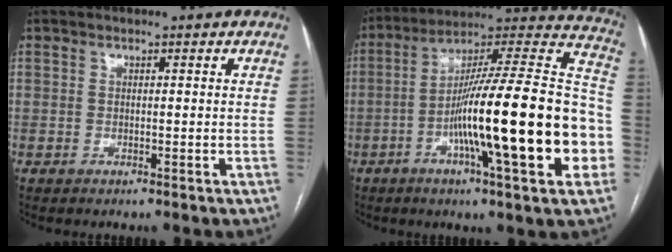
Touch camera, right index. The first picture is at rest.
{"total": 27.6, "force": [-6.6, 2.1, 26.7], "torque": [-0.348, 0.004, -0.114]}